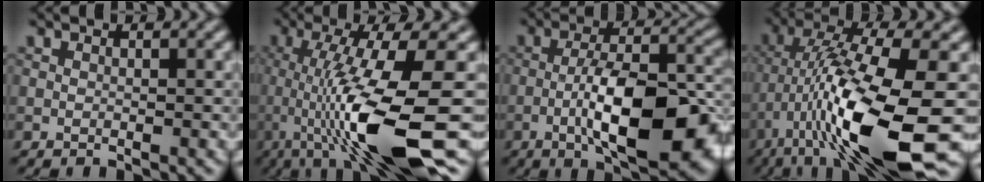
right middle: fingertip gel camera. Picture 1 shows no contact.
{"total": 12.0, "force": [-2.5, 2.5, 11.4], "torque": [-0.177, -0.015, -0.043]}
{"total": 12.3, "force": [-4.4, 4.5, 10.6], "torque": [-0.174, -0.002, -0.073]}
{"total": 14.2, "force": [-4.9, 3.6, 12.9], "torque": [-0.242, -0.007, -0.080]}